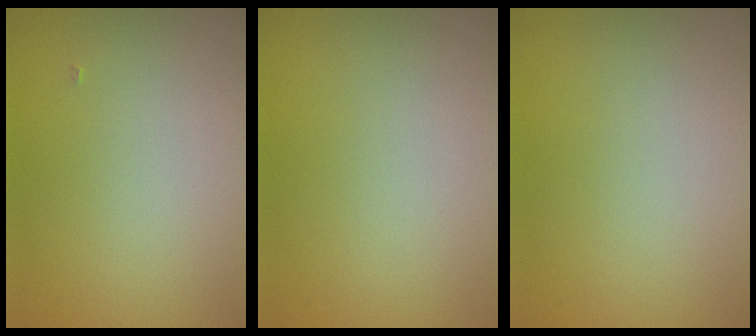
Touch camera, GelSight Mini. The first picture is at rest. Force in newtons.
{"total": 0.0}
{"total": 0.0}